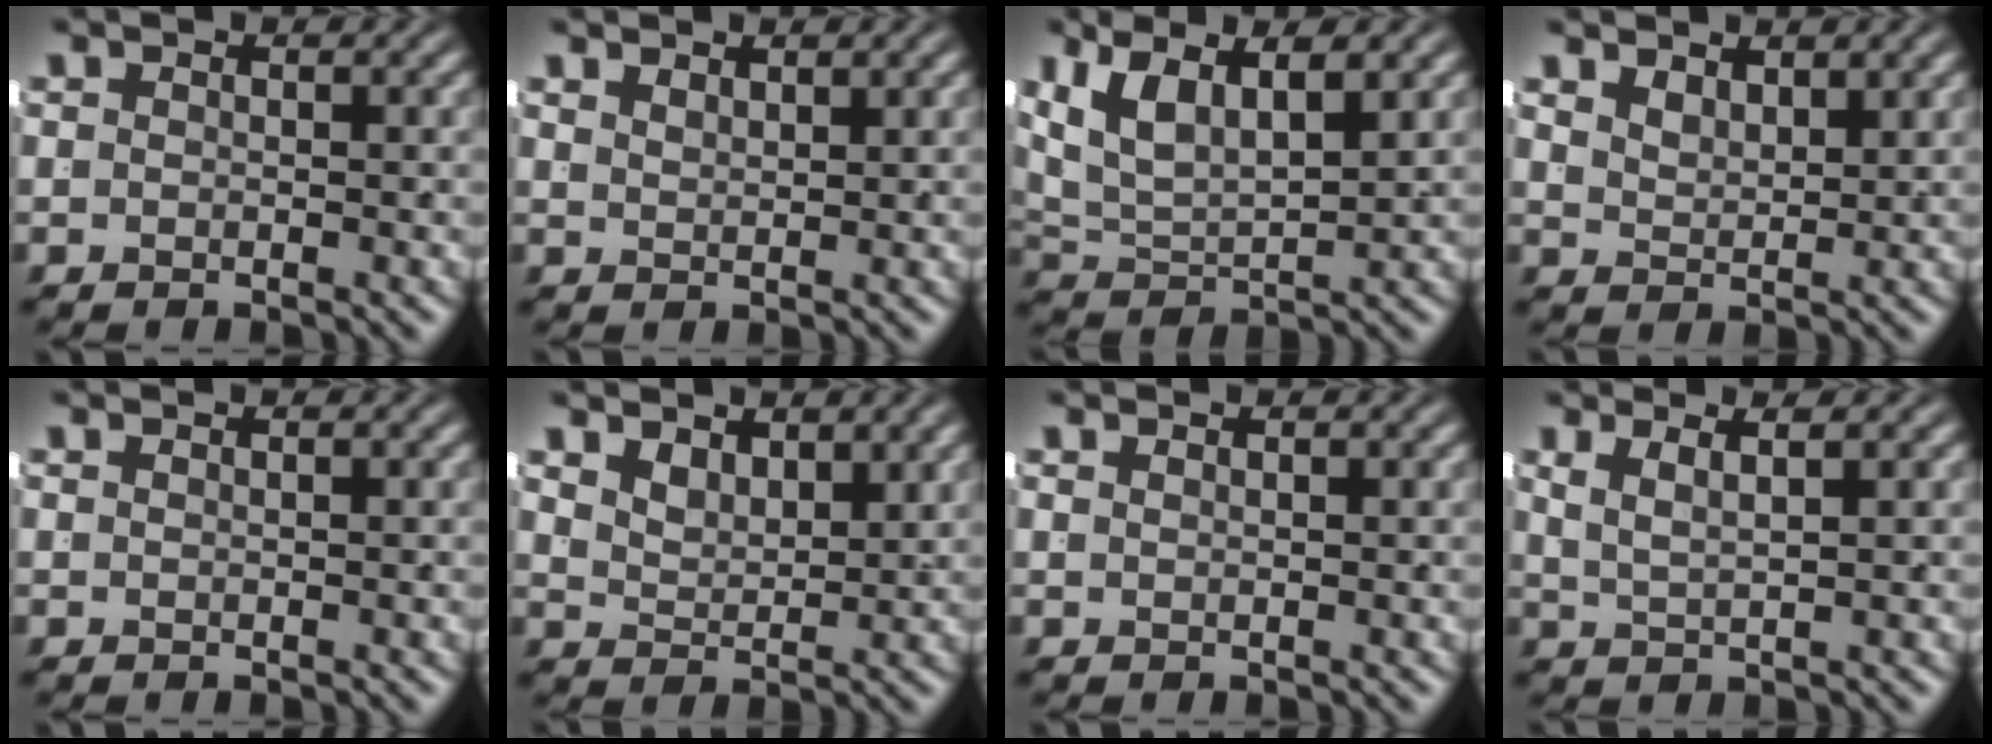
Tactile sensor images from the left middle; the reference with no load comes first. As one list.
[{"total": 1.8, "force": [1.5, -1.0, 0.0], "torque": [0.012, -0.006, 0.038]}, {"total": 7.2, "force": [2.1, 5.1, 4.7], "torque": [-0.108, -0.007, 0.036]}, {"total": 2.2, "force": [2.1, 0.0, 0.7], "torque": [-0.010, -0.011, 0.046]}, {"total": 1.0, "force": [0.3, -0.9, -0.1], "torque": [0.013, -0.001, 0.011]}, {"total": 2.9, "force": [2.3, 1.3, 1.3], "torque": [-0.026, -0.014, 0.044]}, {"total": 1.3, "force": [0.6, -1.1, -0.1], "torque": [0.017, 0.000, 0.017]}, {"total": 2.1, "force": [1.2, 0.1, 1.7], "torque": [-0.027, -0.003, 0.028]}]